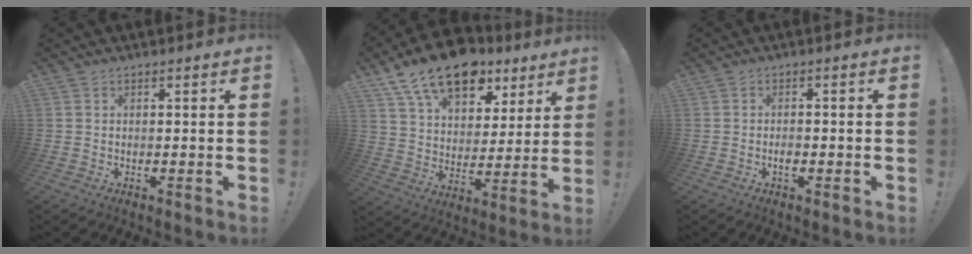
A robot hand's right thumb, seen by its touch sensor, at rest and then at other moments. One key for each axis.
{"total": 18.2, "fx": 12.2, "fy": 9.8, "fz": 9.4, "tx": -0.146, "ty": -0.080, "tz": 0.217}
{"total": 1.7, "fx": -0.7, "fy": 0.9, "fz": 1.2, "tx": -0.010, "ty": 0.000, "tz": -0.014}